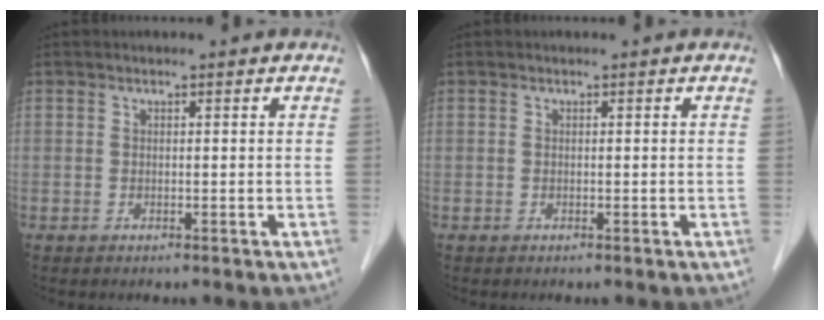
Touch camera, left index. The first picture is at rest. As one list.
[{"total": 0.0}]